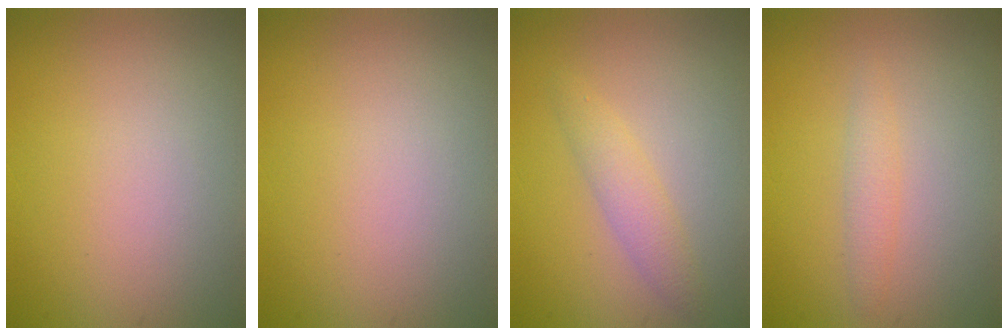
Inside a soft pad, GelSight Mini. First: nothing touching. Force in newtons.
{"total": 0.0}
{"total": 2.1, "press": 2.1, "slide": 0.2}
{"total": 1.4, "press": 1.4, "slide": 0.1}